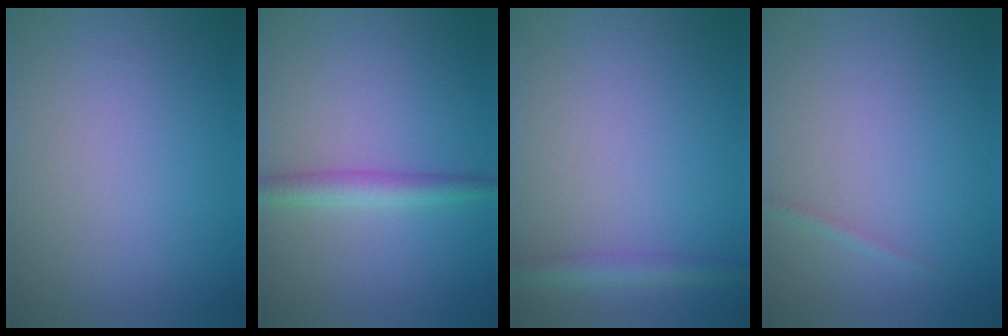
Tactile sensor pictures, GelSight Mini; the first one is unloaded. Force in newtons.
{"total": 2.5, "press": 2.5, "slide": 0.1}
{"total": 2.3, "press": 2.3, "slide": 0.0}
{"total": 0.6, "press": 0.6, "slide": 0.1}